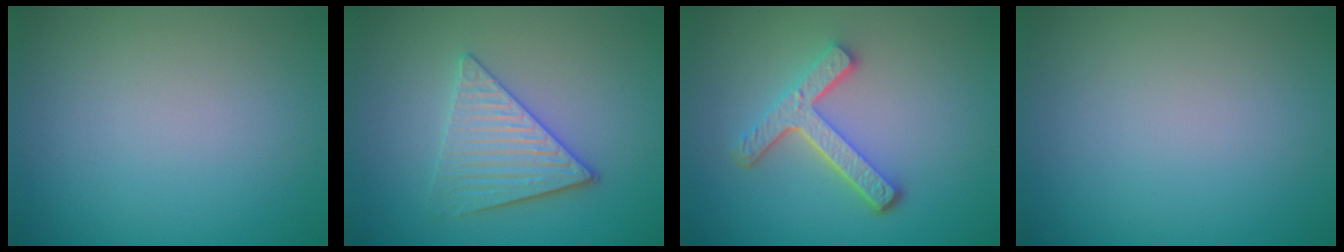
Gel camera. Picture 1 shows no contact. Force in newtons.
{"total": 3.9, "press": 3.5, "slide": 1.7}
{"total": 4.4, "press": 3.3, "slide": 2.9}
{"total": 0.0}